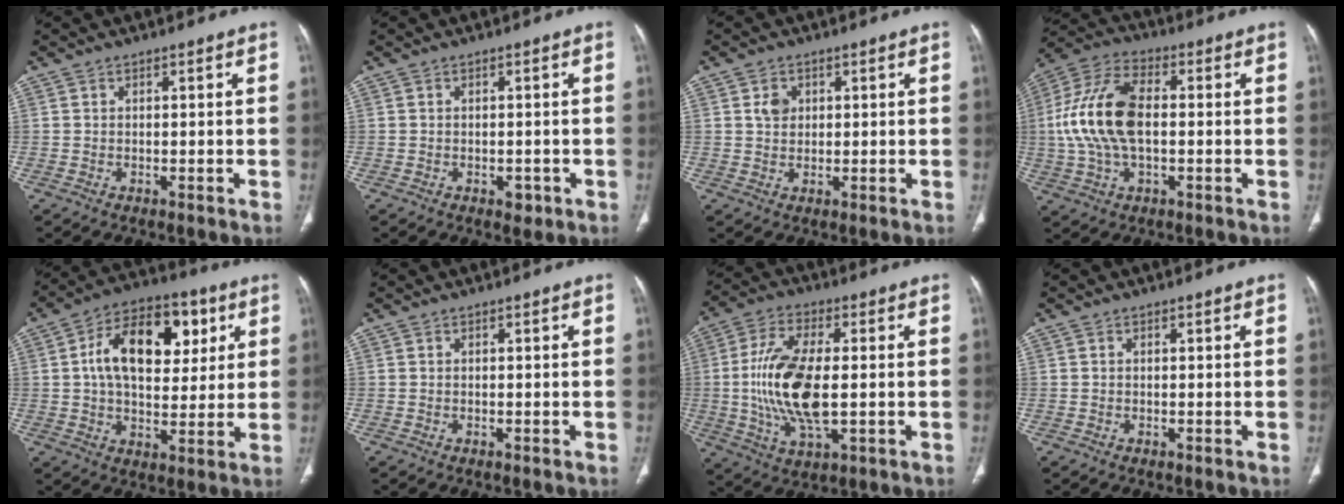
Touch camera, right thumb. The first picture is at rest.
{"total": 1.9, "force": [-0.8, 1.3, 1.2], "torque": [-0.007, 0.001, -0.006]}
{"total": 3.0, "force": [1.0, 2.3, 1.5], "torque": [-0.016, -0.003, 0.018]}
{"total": 15.1, "force": [0.0, 8.2, 12.7], "torque": [-0.266, 0.025, -0.005]}
{"total": 17.8, "force": [4.8, 10.7, 13.4], "torque": [-0.183, 0.006, 0.071]}
{"total": 0.0}
{"total": 15.6, "force": [-0.5, 6.7, 14.2], "torque": [-0.291, -0.004, -0.008]}
{"total": 0.0}